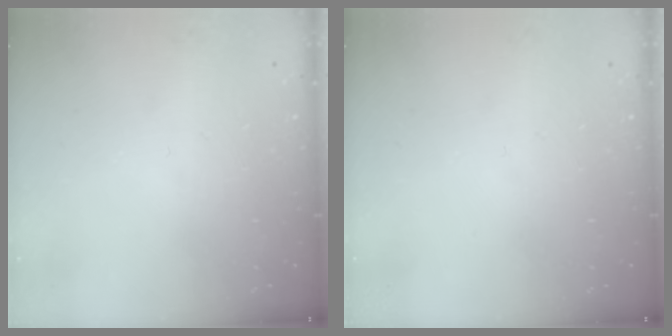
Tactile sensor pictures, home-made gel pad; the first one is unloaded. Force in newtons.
{"total": 0.0}